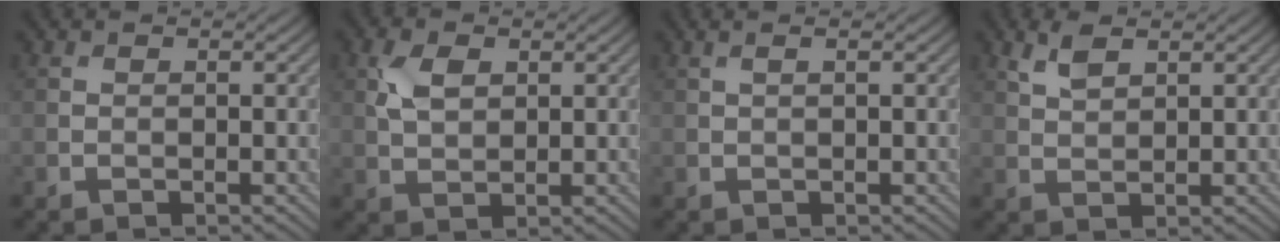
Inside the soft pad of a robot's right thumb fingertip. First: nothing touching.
{"total": 3.8, "force": [1.4, 2.3, 2.7], "torque": [-0.064, 0.005, 0.026]}
{"total": 0.9, "force": [0.5, 0.1, 0.8], "torque": [-0.017, 0.003, 0.009]}
{"total": 2.8, "force": [1.8, 1.2, 1.8], "torque": [-0.048, 0.003, 0.041]}